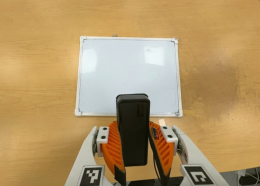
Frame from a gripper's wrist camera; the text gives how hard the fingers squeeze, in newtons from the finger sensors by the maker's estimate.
{"total": 5.6, "left": 5.0, "right": 6.1}